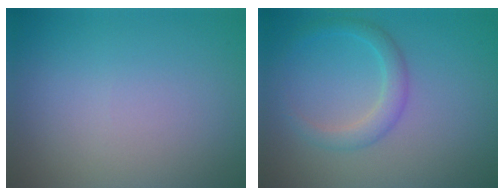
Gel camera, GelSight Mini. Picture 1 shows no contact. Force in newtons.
{"total": 2.3, "press": 2.3, "slide": 0.2}